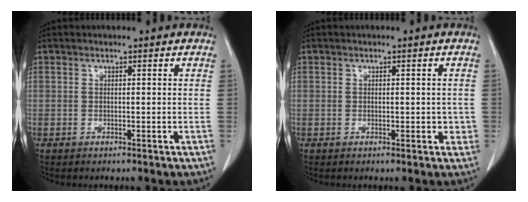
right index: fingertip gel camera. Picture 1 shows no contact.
{"total": 2.0, "force": [-0.1, 1.3, 1.5], "torque": [-0.013, 0.006, 0.001]}